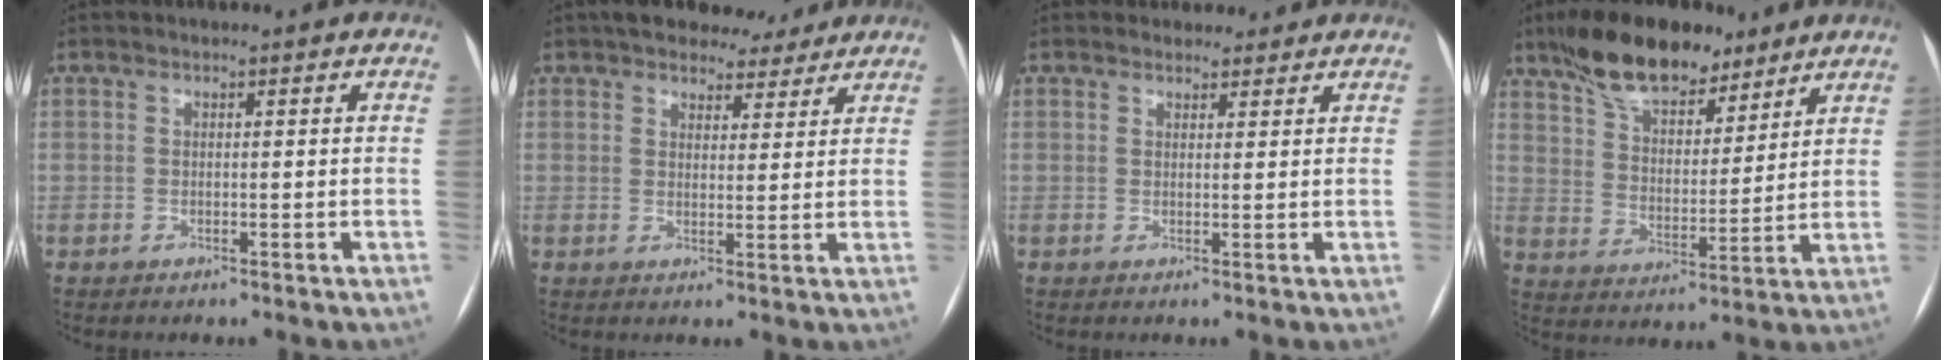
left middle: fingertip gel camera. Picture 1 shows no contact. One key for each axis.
{"total": 8.6, "fx": 7.4, "fy": 3.5, "fz": 2.8, "tx": -0.022, "ty": 0.014, "tz": 0.094}
{"total": 2.9, "fx": 2.6, "fy": 1.4, "fz": 0.0, "tx": 0.005, "ty": 0.008, "tz": 0.030}
{"total": 14.4, "fx": 10.9, "fy": 6.0, "fz": 7.3, "tx": -0.125, "ty": 0.022, "tz": 0.188}